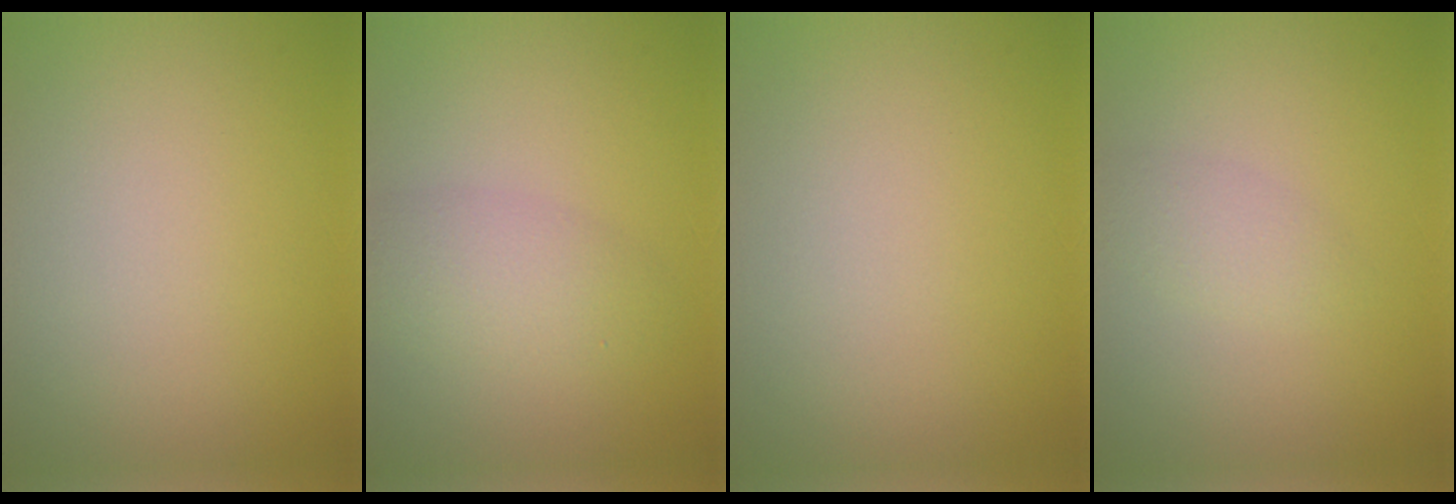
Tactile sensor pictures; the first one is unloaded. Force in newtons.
{"total": 3.2, "press": 3.2, "slide": 0.2}
{"total": 0.0}
{"total": 1.6, "press": 1.6, "slide": 0.1}